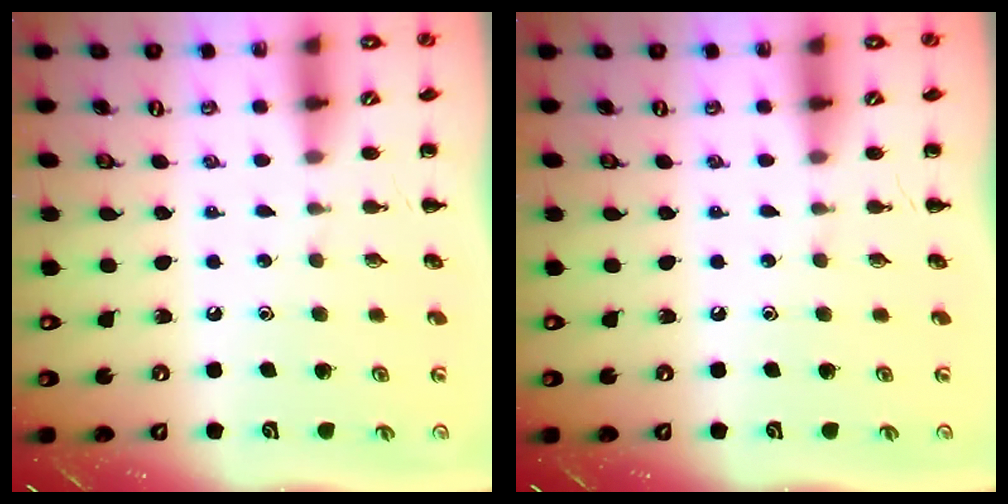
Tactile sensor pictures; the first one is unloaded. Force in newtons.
{"total": 0.0}